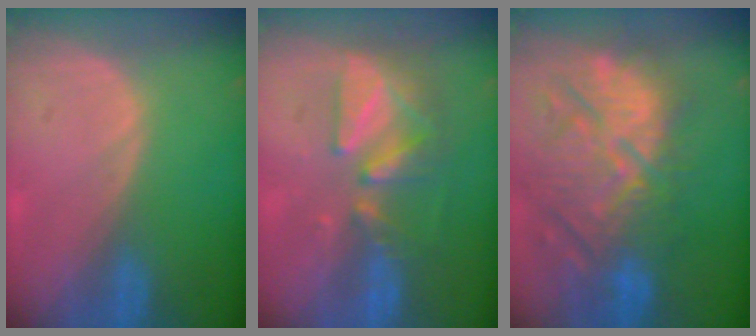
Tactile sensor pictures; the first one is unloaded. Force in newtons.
{"total": 8.9, "press": 7.8, "slide": 4.2}
{"total": 13.1, "press": 12.3, "slide": 4.5}